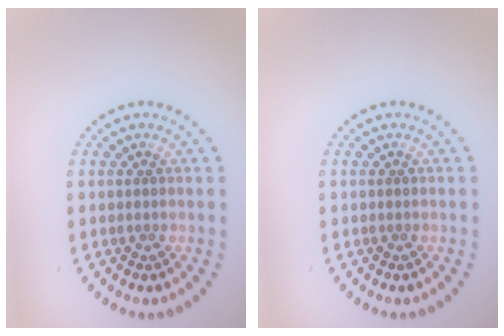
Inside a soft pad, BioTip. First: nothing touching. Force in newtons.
{"total": 0.0}